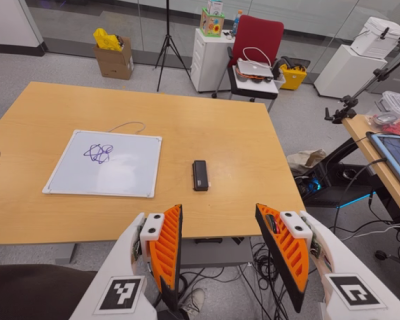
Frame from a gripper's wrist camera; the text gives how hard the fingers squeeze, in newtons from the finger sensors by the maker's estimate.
{"total": 0.0}